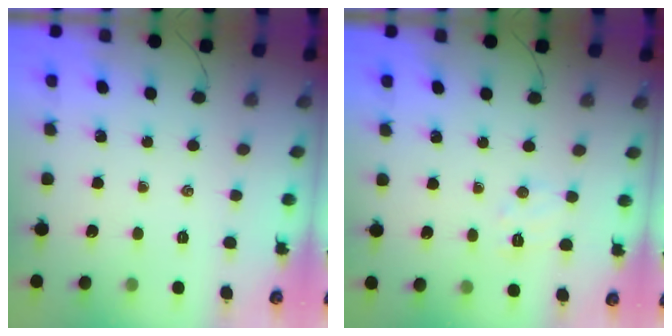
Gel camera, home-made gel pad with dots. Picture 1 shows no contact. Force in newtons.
{"total": 5.0, "press": 4.9, "slide": 1.0}